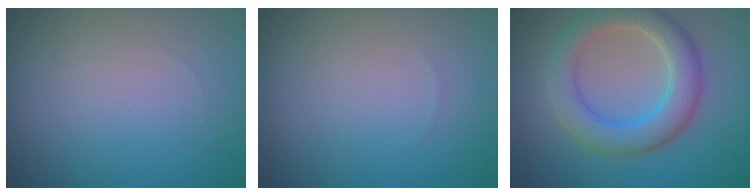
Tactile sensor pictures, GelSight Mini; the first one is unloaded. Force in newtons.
{"total": 0.0}
{"total": 5.4, "press": 5.4, "slide": 0.1}